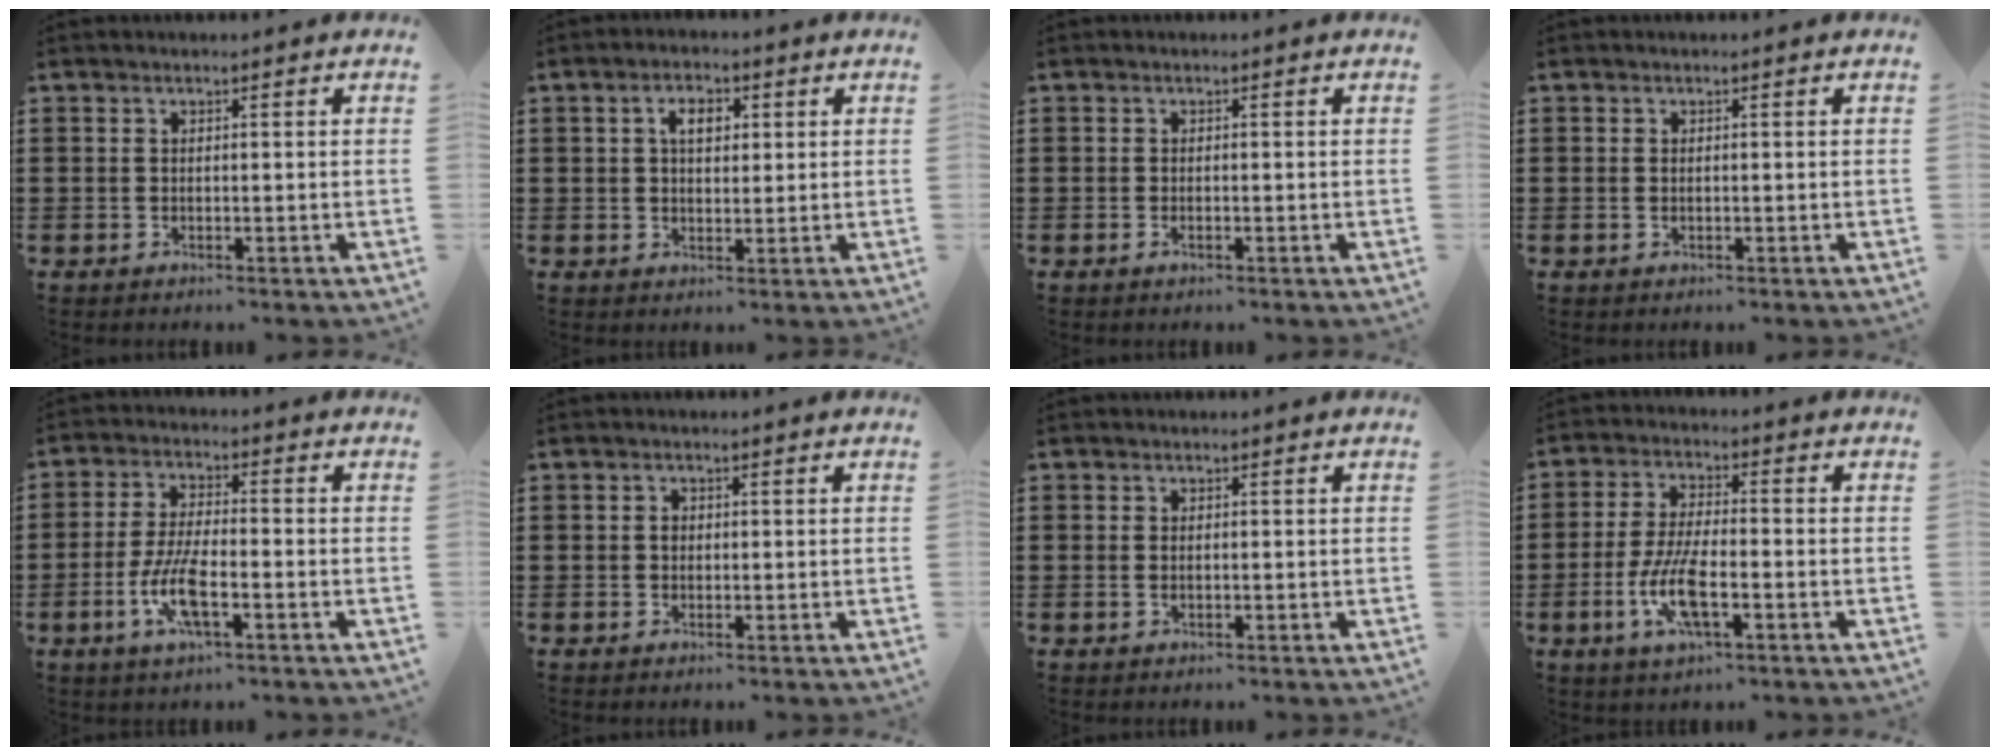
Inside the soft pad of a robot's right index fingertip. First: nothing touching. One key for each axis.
{"total": 3.6, "fx": 0.9, "fy": 2.2, "fz": 2.7, "tx": -0.053, "ty": 0.009, "tz": 0.012}
{"total": 0.6, "fx": -0.2, "fy": 0.2, "fz": 0.5, "tx": -0.011, "ty": -0.005, "tz": -0.004}
{"total": 0.7, "fx": 0.0, "fy": 0.3, "fz": 0.6, "tx": -0.014, "ty": -0.001, "tz": 0.000}
{"total": 7.6, "fx": -2.7, "fy": 2.1, "fz": 6.7, "tx": -0.150, "ty": -0.016, "tz": -0.053}
{"total": 1.0, "fx": 0.1, "fy": 0.8, "fz": 0.5, "tx": -0.013, "ty": 0.004, "tz": 0.001}
{"total": 0.9, "fx": 0.0, "fy": 0.4, "fz": 0.8, "tx": -0.018, "ty": 0.001, "tz": -0.001}
{"total": 8.3, "fx": -2.8, "fy": 2.5, "fz": 7.4, "tx": -0.167, "ty": -0.019, "tz": -0.054}